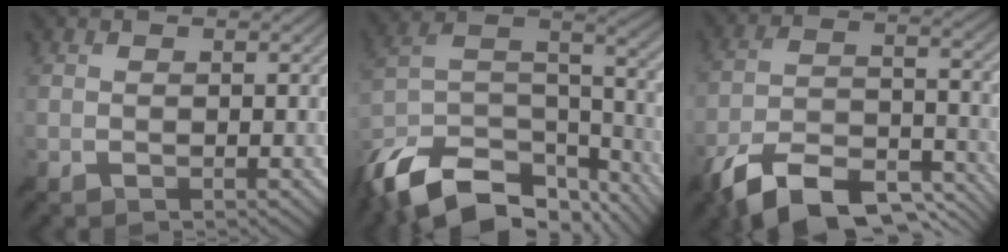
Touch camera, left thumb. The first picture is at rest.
{"total": 17.0, "force": [-12.2, 7.9, 8.8], "torque": [-0.234, -0.030, -0.193]}
{"total": 13.1, "force": [-9.3, 5.1, 7.6], "torque": [-0.148, -0.003, -0.176]}